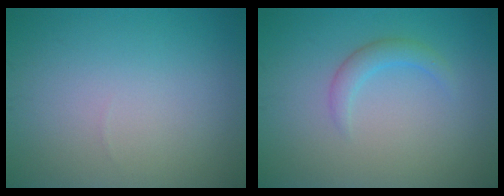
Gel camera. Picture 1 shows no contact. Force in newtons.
{"total": 1.8, "press": 1.8, "slide": 0.1}